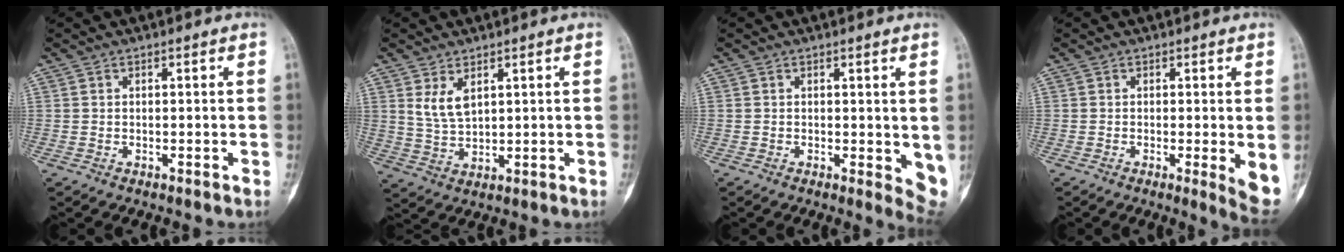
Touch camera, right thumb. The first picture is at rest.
{"total": 5.0, "force": [2.3, 2.5, 3.6], "torque": [-0.065, -0.017, 0.055]}
{"total": 4.7, "force": [0.2, 2.1, 4.2], "torque": [-0.039, -0.012, 0.003]}
{"total": 4.5, "force": [-0.5, 0.7, 4.4], "torque": [-0.063, -0.013, -0.010]}